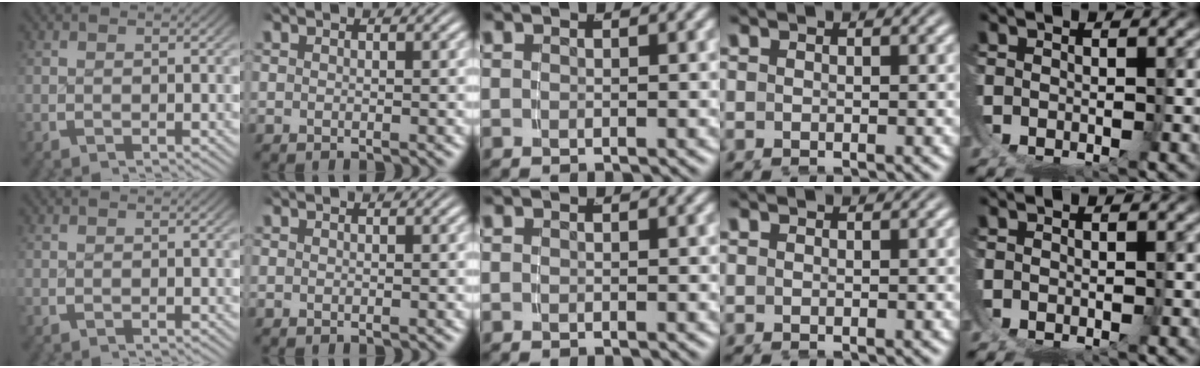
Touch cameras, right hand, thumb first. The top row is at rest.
{}